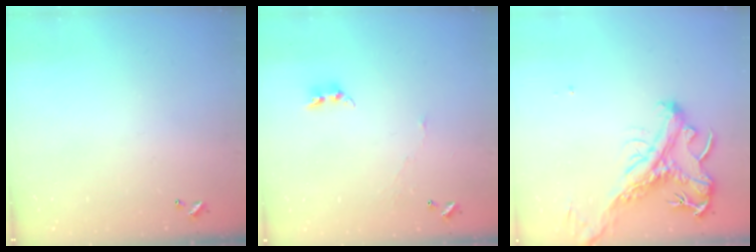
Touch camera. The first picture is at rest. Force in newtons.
{"total": 4.6, "press": 4.6, "slide": 0.5}
{"total": 2.6, "press": 2.2, "slide": 1.4}